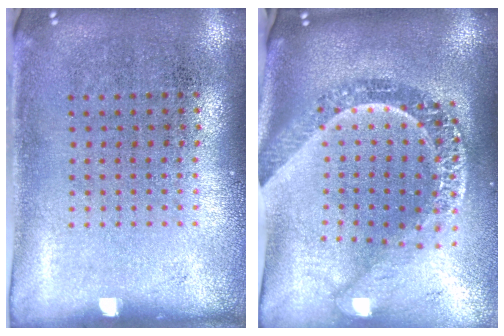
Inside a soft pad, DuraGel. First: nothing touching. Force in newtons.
{"total": 3.0, "press": 2.3, "slide": 1.9}